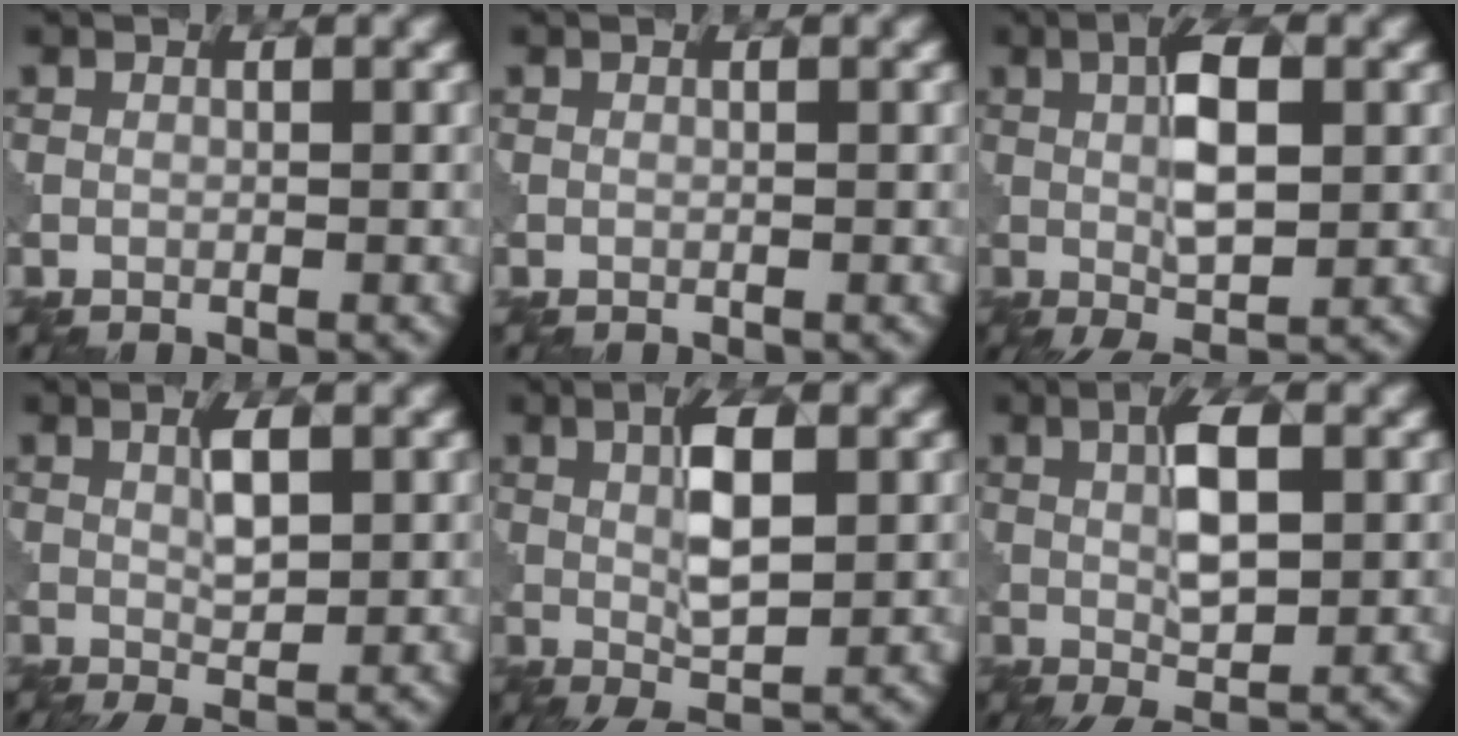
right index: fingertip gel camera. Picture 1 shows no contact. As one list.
[{"total": 0.0}, {"total": 5.6, "force": [0.5, 1.8, 5.3], "torque": [-0.093, 0.003, 0.007]}, {"total": 2.8, "force": [0.3, 0.6, 2.7], "torque": [-0.053, 0.002, 0.006]}, {"total": 5.1, "force": [0.7, 1.5, 4.8], "torque": [-0.086, 0.003, 0.012]}, {"total": 5.0, "force": [0.5, 1.5, 4.7], "torque": [-0.086, 0.003, 0.008]}]